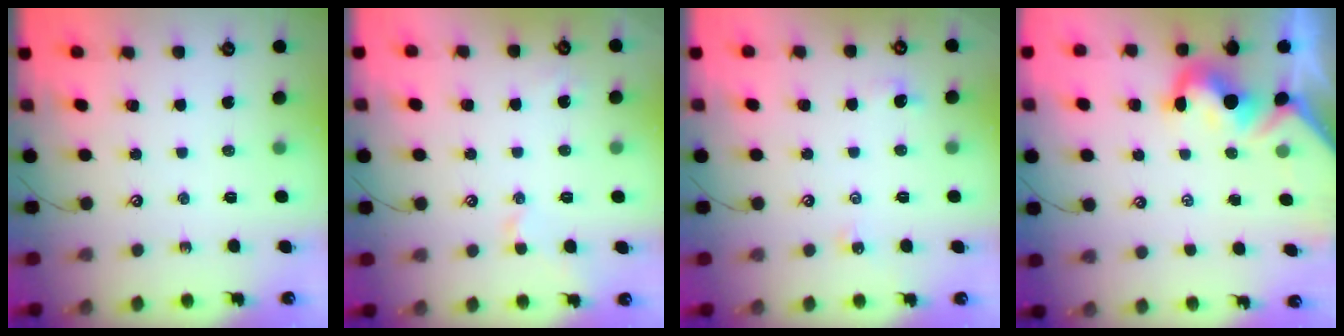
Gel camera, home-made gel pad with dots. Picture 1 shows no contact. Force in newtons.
{"total": 1.7, "press": 1.6, "slide": 0.6}
{"total": 1.4, "press": 1.3, "slide": 0.4}
{"total": 4.0, "press": 3.9, "slide": 0.9}